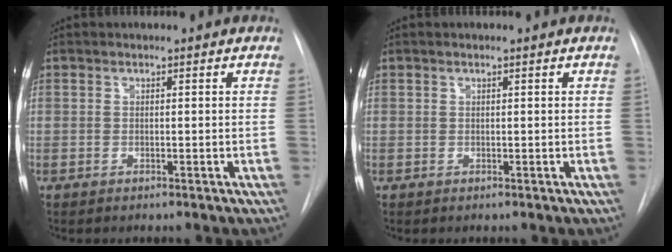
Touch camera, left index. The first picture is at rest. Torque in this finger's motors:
{"motor_torque": [0.10, -0.02, 0.05, 0.00]}